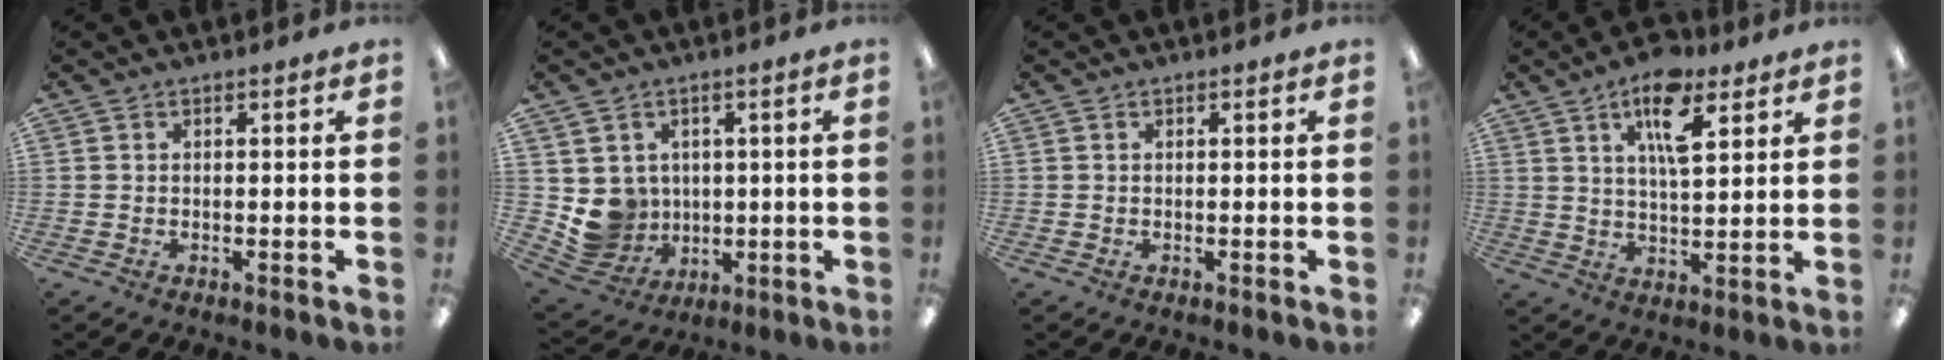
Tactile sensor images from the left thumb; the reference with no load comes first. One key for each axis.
{"total": 7.6, "fx": 1.4, "fy": 7.4, "fz": 0.9, "tx": -0.042, "ty": -0.013, "tz": 0.039}
{"total": 0.0}
{"total": 11.7, "fx": 6.6, "fy": 4.8, "fz": 8.3, "tx": -0.128, "ty": -0.022, "tz": 0.110}